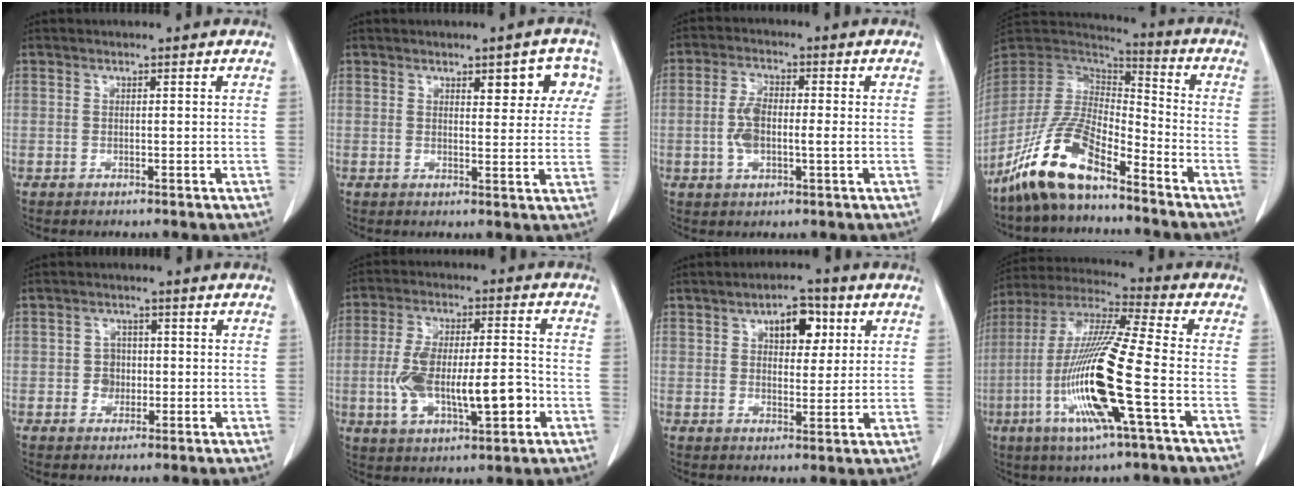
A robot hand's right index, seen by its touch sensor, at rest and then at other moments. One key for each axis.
{"total": 6.1, "fx": 2.9, "fy": 2.4, "fz": 4.9, "tx": -0.045, "ty": 0.012, "tz": 0.032}
{"total": 5.8, "fx": -0.5, "fy": 2.2, "fz": 5.4, "tx": -0.116, "ty": 0.009, "tz": -0.009}
{"total": 14.1, "fx": -9.9, "fy": 3.8, "fz": 9.3, "tx": -0.192, "ty": 0.001, "tz": -0.190}
{"total": 3.2, "fx": -0.5, "fy": 2.9, "fz": 1.3, "tx": -0.016, "ty": 0.009, "tz": -0.005}
{"total": 13.5, "fx": -3.0, "fy": 4.5, "fz": 12.4, "tx": -0.231, "ty": 0.015, "tz": -0.040}
{"total": 6.4, "fx": 2.6, "fy": 3.2, "fz": 4.8, "tx": -0.069, "ty": 0.012, "tz": 0.040}
{"total": 17.8, "fx": -5.0, "fy": 0.4, "fz": 17.1, "tx": -0.354, "ty": -0.015, "tz": -0.100}